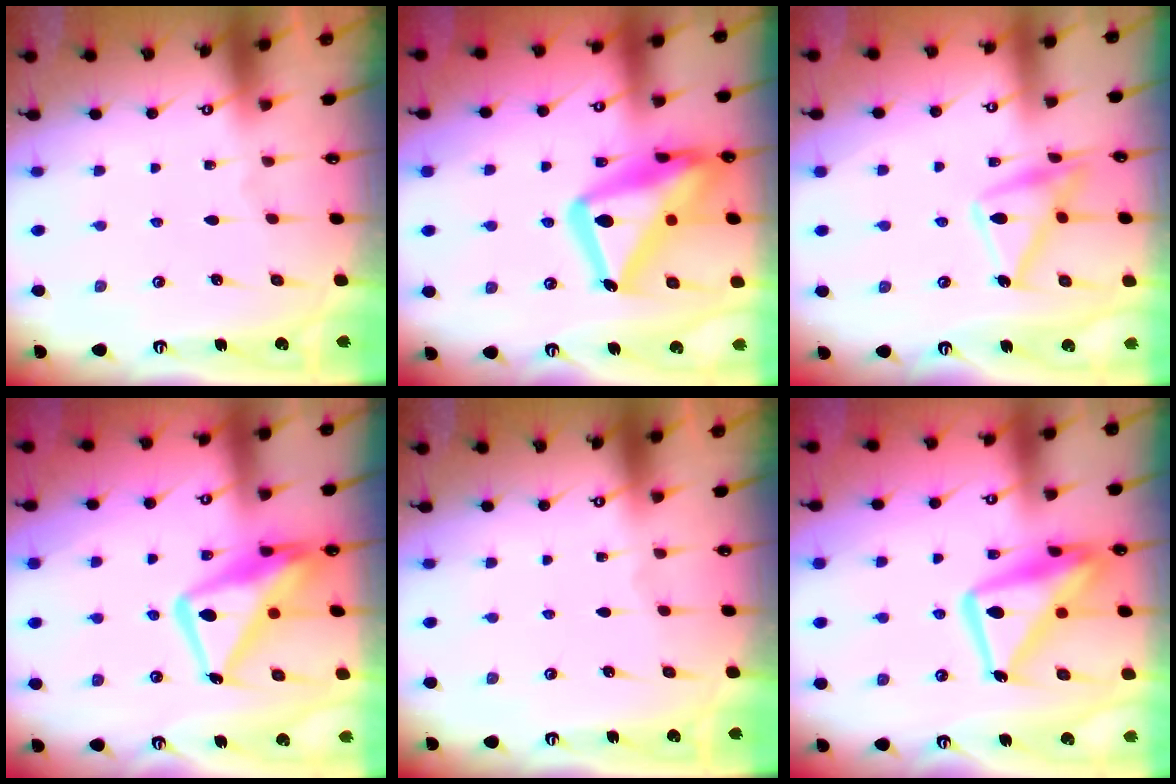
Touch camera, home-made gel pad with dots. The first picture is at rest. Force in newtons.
{"total": 23.4, "press": 23.3, "slide": 1.8}
{"total": 16.9, "press": 16.8, "slide": 1.0}
{"total": 17.2, "press": 17.1, "slide": 1.6}
{"total": 0.0}
{"total": 17.7, "press": 17.7, "slide": 1.6}